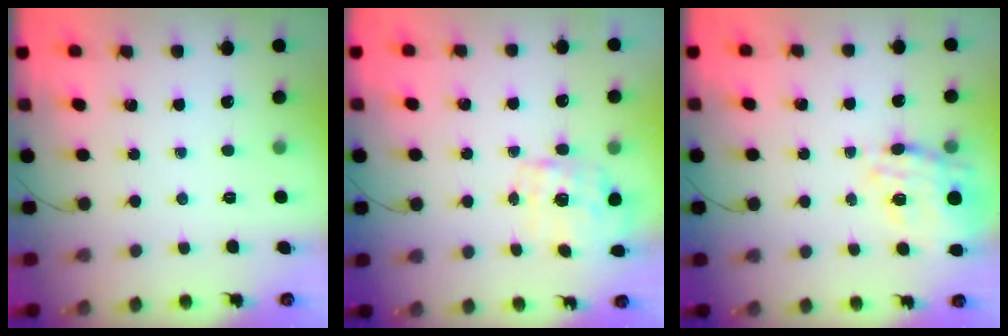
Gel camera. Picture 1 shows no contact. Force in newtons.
{"total": 2.3, "press": 2.3, "slide": 0.5}
{"total": 15.6, "press": 15.2, "slide": 3.4}